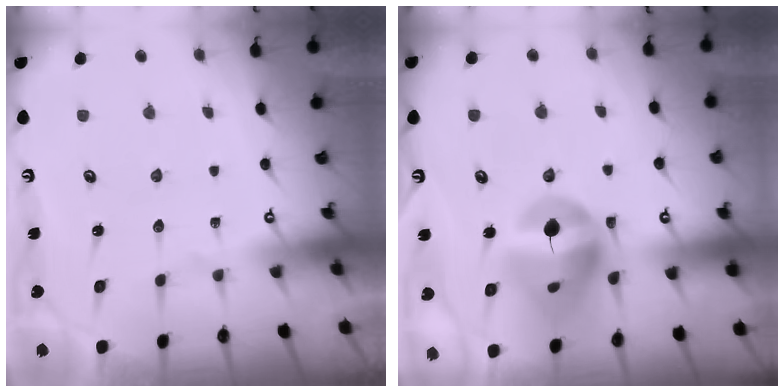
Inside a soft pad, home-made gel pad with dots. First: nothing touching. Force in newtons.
{"total": 15.8, "press": 15.6, "slide": 1.8}